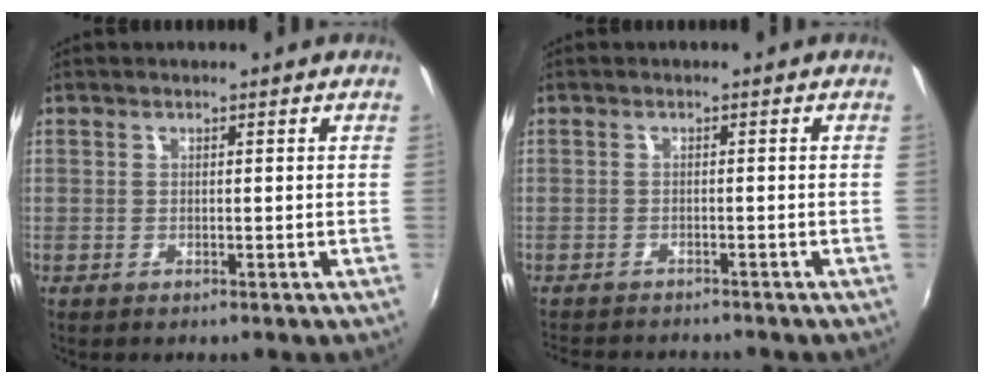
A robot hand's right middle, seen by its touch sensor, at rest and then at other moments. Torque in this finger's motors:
{"motor_torque": [0.20, -0.32, 0.00, 0.01]}